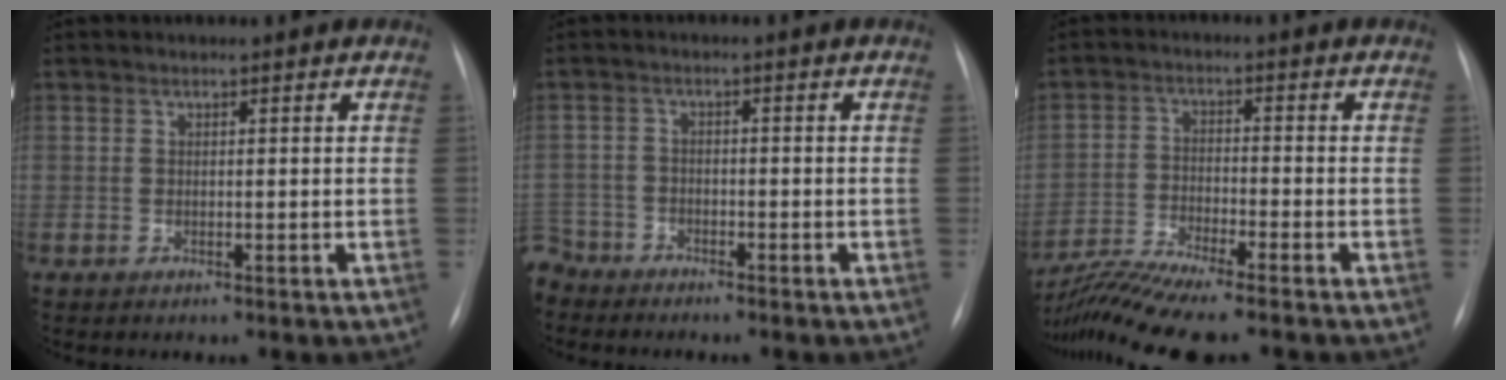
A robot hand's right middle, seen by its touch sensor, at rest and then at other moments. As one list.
[{"total": 4.9, "force": [-4.5, 2.1, -0.3], "torque": [0.015, -0.005, -0.089]}, {"total": 9.1, "force": [-8.0, -0.8, 4.2], "torque": [-0.078, -0.020, -0.142]}]